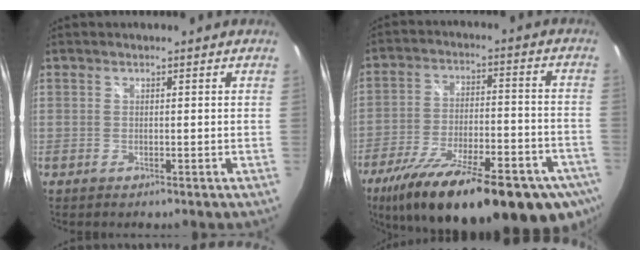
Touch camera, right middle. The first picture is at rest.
{"total": 30.2, "force": [-20.3, 9.2, 20.4], "torque": [-0.347, -0.059, -0.286]}